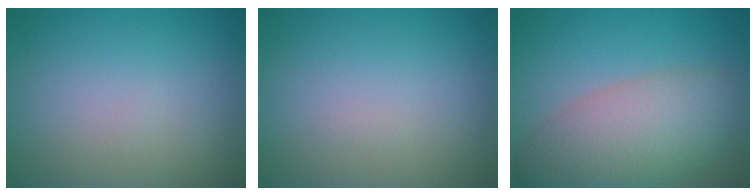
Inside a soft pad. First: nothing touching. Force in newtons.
{"total": 0.0}
{"total": 7.9, "press": 7.9, "slide": 0.6}